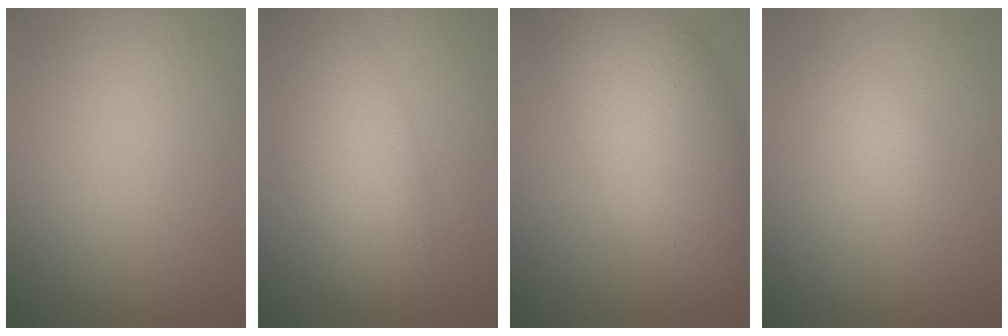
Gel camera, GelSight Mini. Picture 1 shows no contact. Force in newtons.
{"total": 7.0, "press": 7.0, "slide": 0.4}
{"total": 11.4, "press": 11.4, "slide": 0.3}
{"total": 1.1, "press": 1.1, "slide": 0.0}